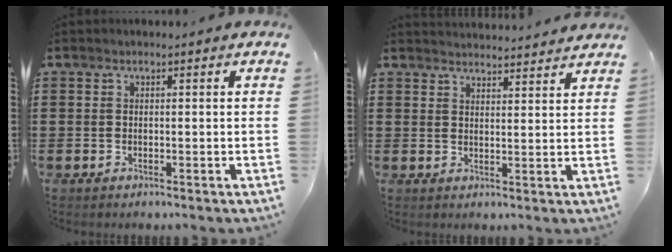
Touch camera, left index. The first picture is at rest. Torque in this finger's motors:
{"motor_torque": [-0.12, 0.27, 0.03, -0.01]}